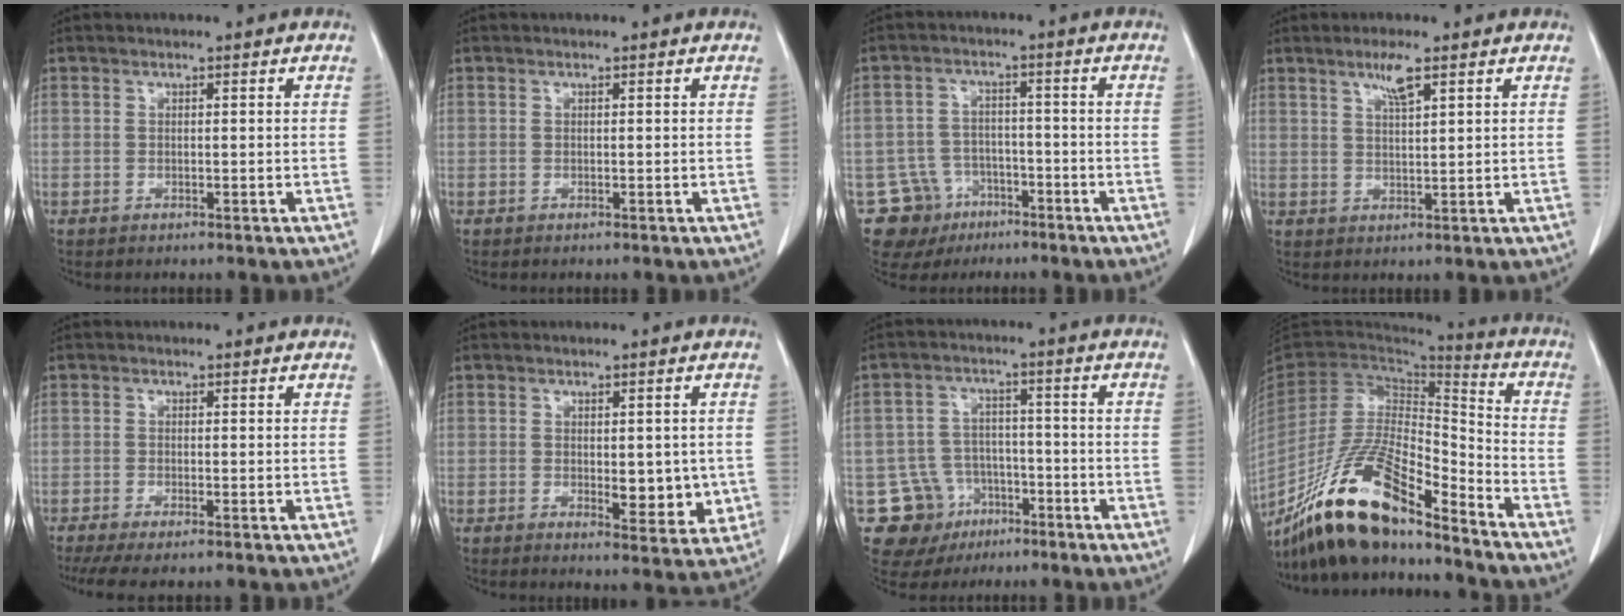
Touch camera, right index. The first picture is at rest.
{"total": 0.0}
{"total": 8.4, "force": [-4.7, 7.0, 0.7], "torque": [-0.016, 0.015, -0.066]}
{"total": 3.6, "force": [2.2, 0.2, 2.8], "torque": [-0.054, -0.001, 0.042]}
{"total": 5.6, "force": [-4.4, 0.7, 3.5], "torque": [-0.050, -0.011, -0.070]}
{"total": 5.9, "force": [-0.5, 2.8, 5.2], "torque": [-0.056, -0.011, 0.001]}
{"total": 10.5, "force": [-5.1, 9.1, 1.4], "torque": [-0.035, 0.029, -0.067]}
{"total": 19.7, "force": [-15.3, 4.0, 11.8], "torque": [-0.238, -0.014, -0.285]}